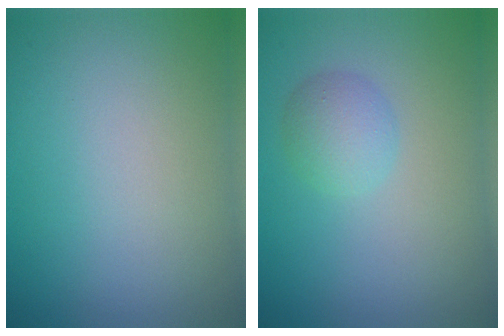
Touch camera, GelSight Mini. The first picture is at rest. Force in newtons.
{"total": 2.4, "press": 2.4, "slide": 0.1}